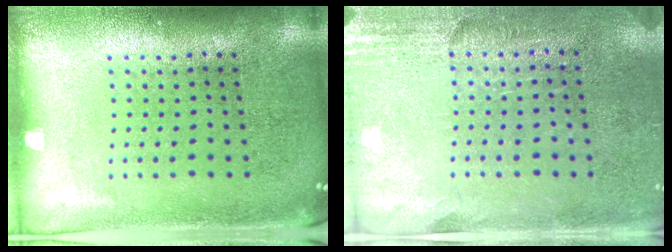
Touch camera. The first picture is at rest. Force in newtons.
{"total": 2.7, "press": 2.4, "slide": 1.4}